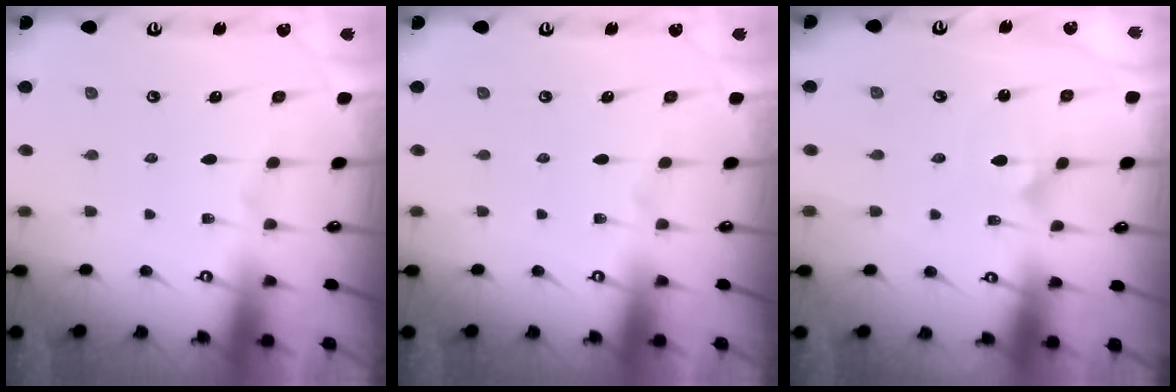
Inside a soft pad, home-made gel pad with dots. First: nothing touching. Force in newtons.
{"total": 0.0}
{"total": 1.7, "press": 1.7, "slide": 0.1}